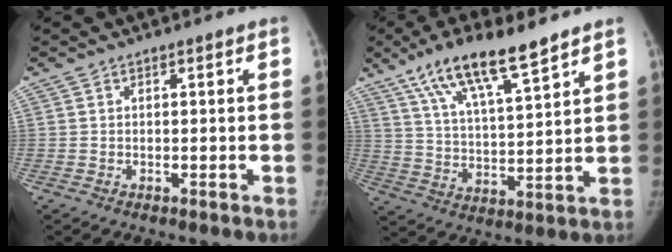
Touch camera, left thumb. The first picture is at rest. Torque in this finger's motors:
{"motor_torque": [0.61, 0.61, 0.52, -0.33, 0.11]}